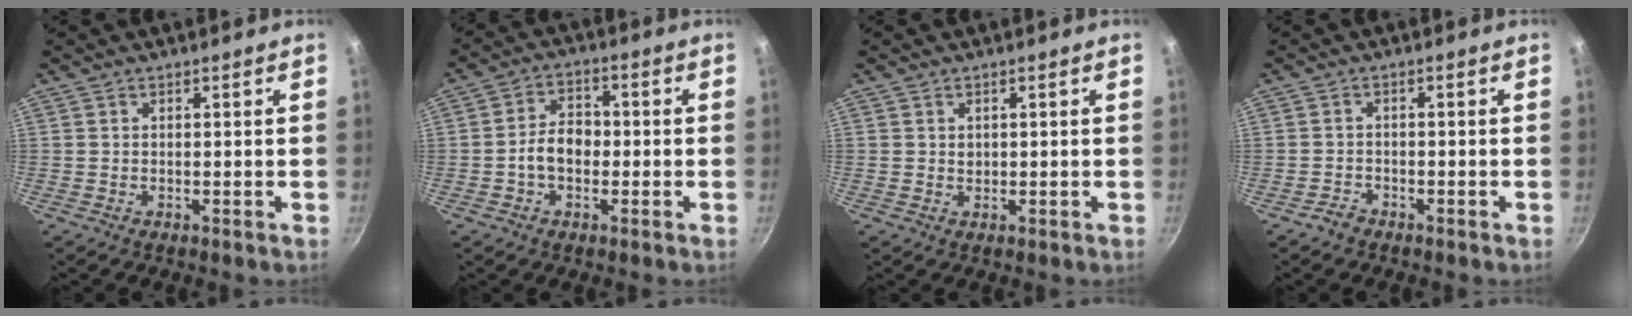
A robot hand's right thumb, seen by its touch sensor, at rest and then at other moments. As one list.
[{"total": 6.5, "force": [-1.2, 4.6, 4.4], "torque": [-0.052, 0.026, -0.026]}, {"total": 1.1, "force": [0.3, 1.0, 0.5], "torque": [-0.005, 0.000, 0.006]}, {"total": 1.8, "force": [-1.5, 0.9, 0.3], "torque": [-0.003, 0.018, -0.027]}]